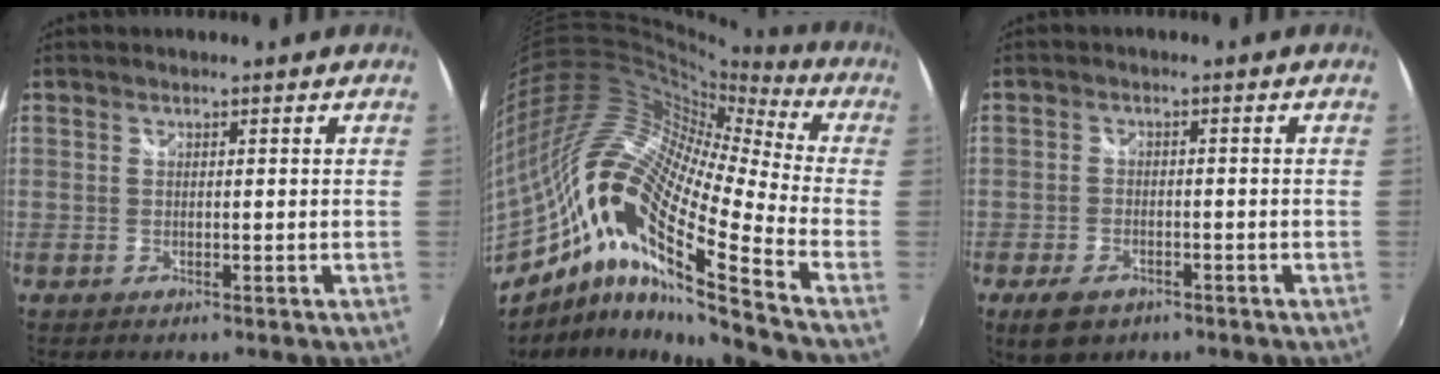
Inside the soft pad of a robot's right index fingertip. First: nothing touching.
{"total": 22.3, "force": [-8.9, 4.4, 19.9], "torque": [-0.330, -0.039, -0.188]}
{"total": 6.1, "force": [-3.8, 3.5, 3.2], "torque": [-0.085, -0.012, -0.063]}